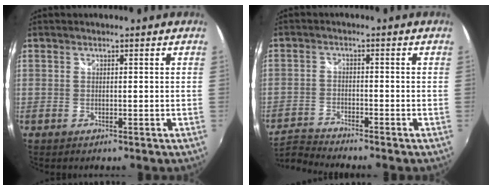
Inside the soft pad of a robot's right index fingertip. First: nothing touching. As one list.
[{"total": 5.4, "force": [-5.4, -0.2, 0.5], "torque": [-0.032, -0.004, -0.118]}]